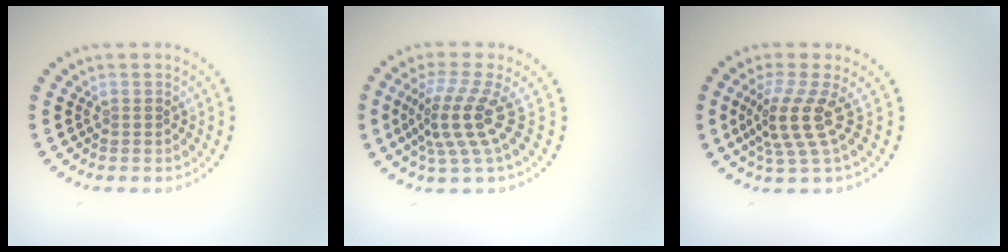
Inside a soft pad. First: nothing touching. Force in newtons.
{"total": 4.2, "press": 2.8, "slide": 3.1}
{"total": 3.8, "press": 2.8, "slide": 2.6}